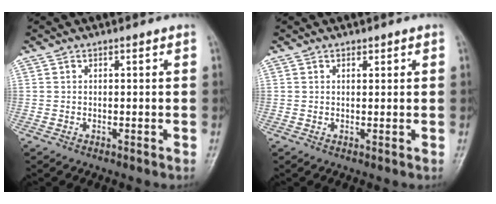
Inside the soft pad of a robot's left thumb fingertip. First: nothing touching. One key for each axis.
{"total": 0.9, "fx": 0.6, "fy": 0.6, "fz": 0.4, "tx": 0.001, "ty": -0.004, "tz": 0.007}